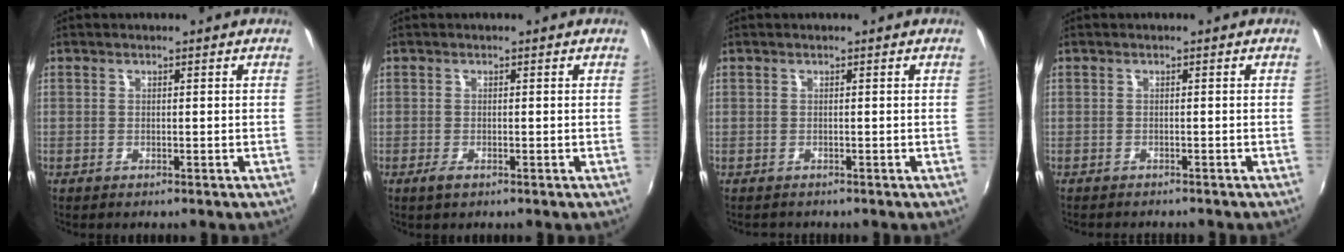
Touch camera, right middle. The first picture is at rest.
{"total": 1.6, "force": [-1.1, 0.6, 1.1], "torque": [-0.024, -0.005, -0.020]}
{"total": 1.2, "force": [-0.9, 0.7, -0.2], "torque": [-0.001, 0.000, -0.015]}
{"total": 3.0, "force": [-2.8, 0.6, 0.9], "torque": [-0.024, -0.014, -0.043]}